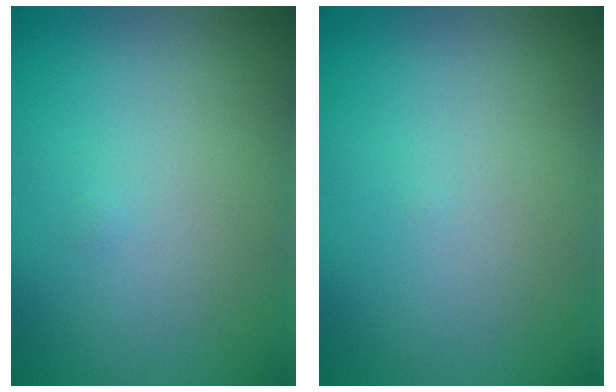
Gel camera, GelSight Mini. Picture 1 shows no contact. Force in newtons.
{"total": 0.0}